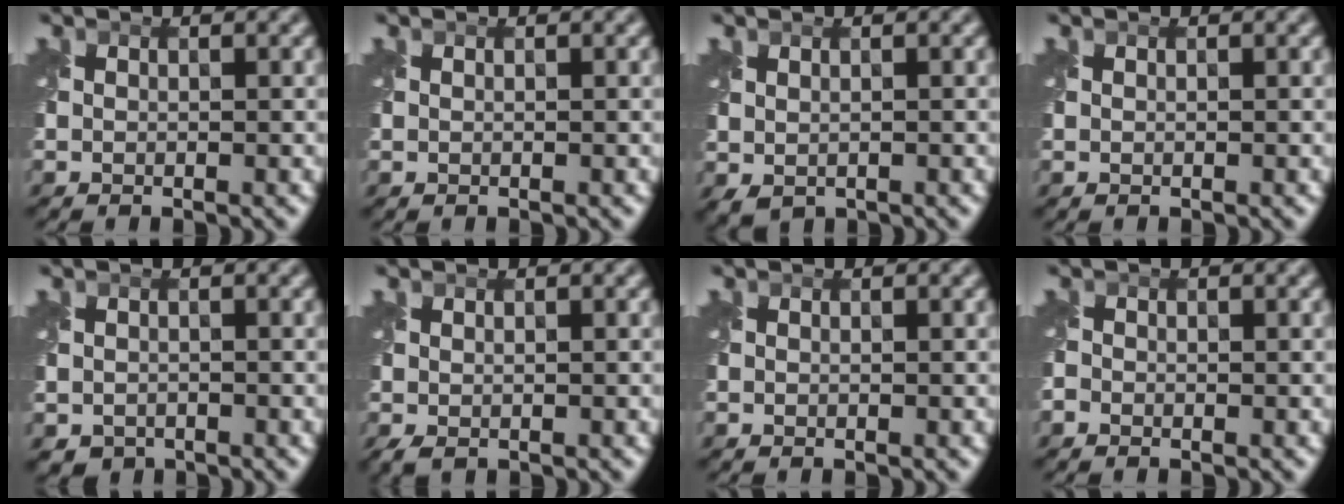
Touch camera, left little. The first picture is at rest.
{"total": 0.0}
{"total": 1.1, "force": [0.1, 0.9, 0.8], "torque": [-0.022, -0.005, 0.009]}
{"total": 0.0}
{"total": 1.4, "force": [-0.8, 1.1, 0.3], "torque": [-0.007, -0.012, -0.016]}
{"total": 1.0, "force": [-0.3, 0.6, 0.7], "torque": [-0.024, -0.007, -0.003]}
{"total": 0.0}
{"total": 0.6, "force": [-0.5, 0.3, -0.1], "torque": [0.001, -0.002, -0.014]}